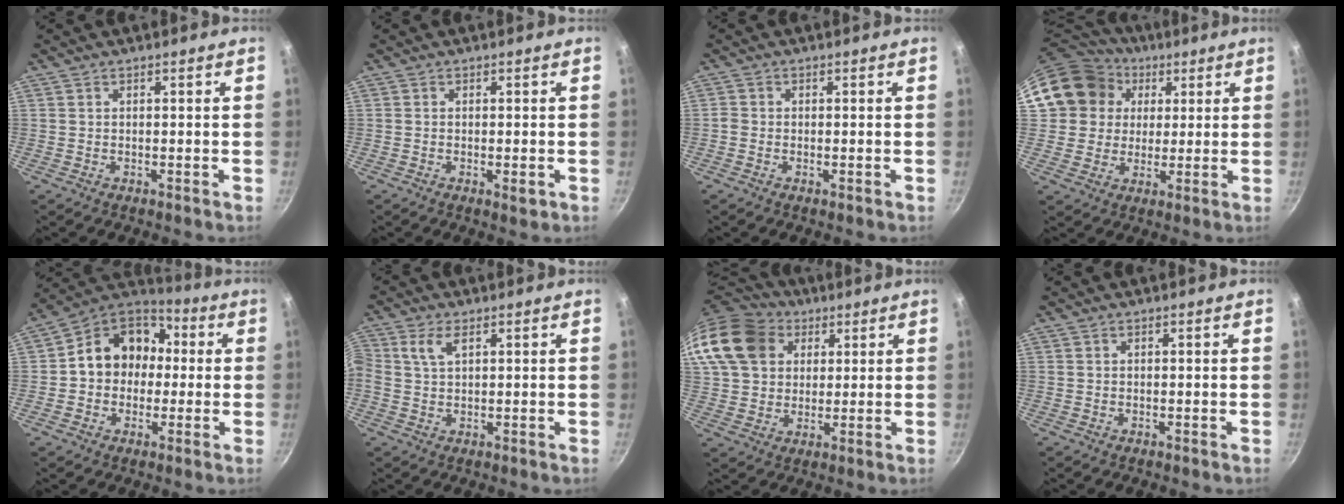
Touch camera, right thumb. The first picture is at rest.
{"total": 1.9, "force": [-0.6, 0.6, 1.7], "torque": [-0.029, -0.005, -0.010]}
{"total": 1.2, "force": [-0.5, 0.8, 0.7], "torque": [-0.020, 0.004, -0.015]}
{"total": 14.5, "force": [4.5, 12.9, 4.9], "torque": [-0.068, 0.020, 0.075]}
{"total": 14.2, "force": [0.4, 12.1, 7.6], "torque": [-0.075, 0.044, -0.012]}
{"total": 3.9, "force": [1.4, 2.1, 2.9], "torque": [-0.058, 0.003, 0.023]}
{"total": 19.0, "force": [7.3, 14.8, 9.4], "torque": [-0.187, 0.019, 0.130]}
{"total": 0.0}